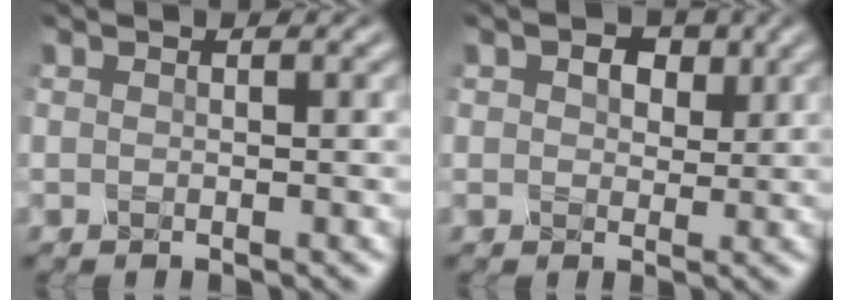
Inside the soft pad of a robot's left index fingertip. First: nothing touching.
{"total": 4.0, "force": [1.8, 2.8, 2.3], "torque": [-0.045, 0.002, 0.014]}